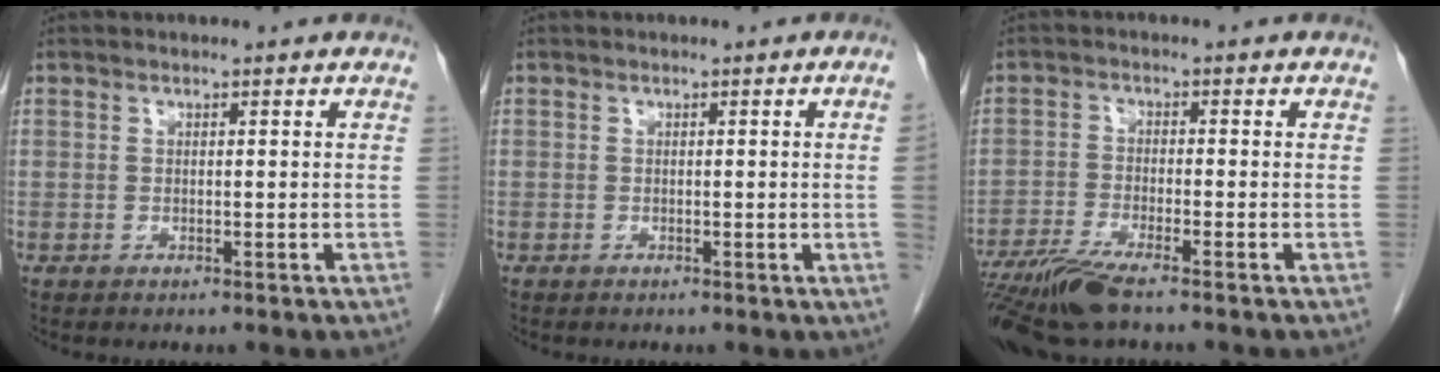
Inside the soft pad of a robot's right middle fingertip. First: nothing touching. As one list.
[{"total": 1.8, "force": [-0.2, -0.8, 1.6], "torque": [-0.017, -0.001, -0.004]}, {"total": 7.9, "force": [-6.2, 0.4, 4.9], "torque": [-0.091, -0.021, -0.112]}]